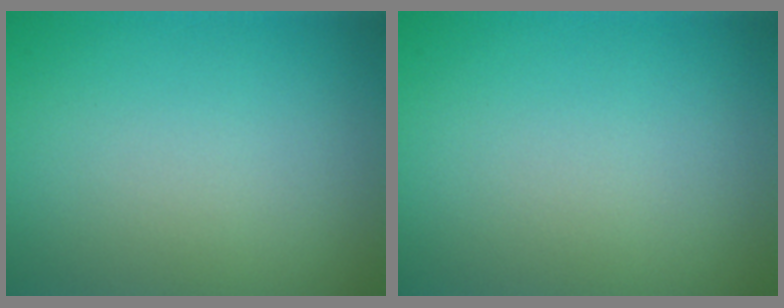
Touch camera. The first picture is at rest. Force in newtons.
{"total": 0.0}